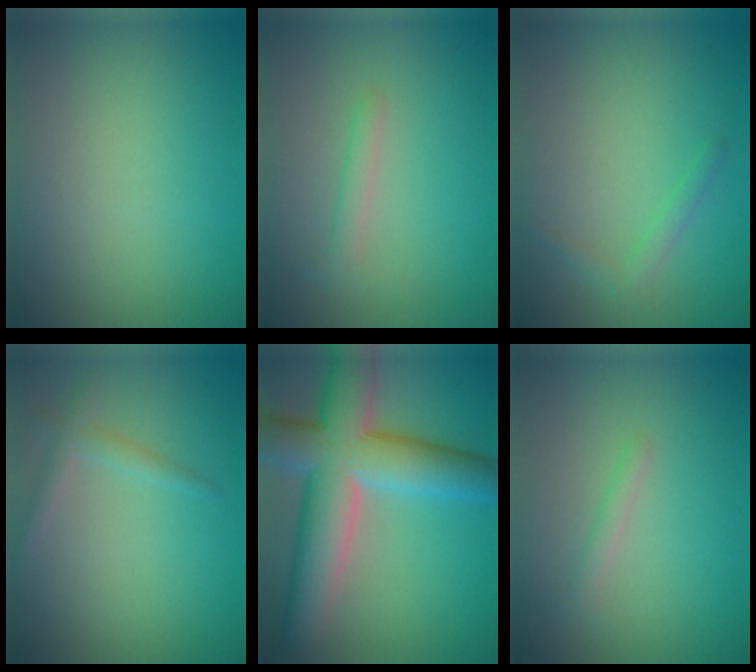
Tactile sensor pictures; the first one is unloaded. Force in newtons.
{"total": 1.4, "press": 1.4, "slide": 0.0}
{"total": 1.3, "press": 1.3, "slide": 0.1}
{"total": 1.6, "press": 1.6, "slide": 0.1}
{"total": 11.0, "press": 11.0, "slide": 0.5}
{"total": 1.1, "press": 1.1, "slide": 0.0}